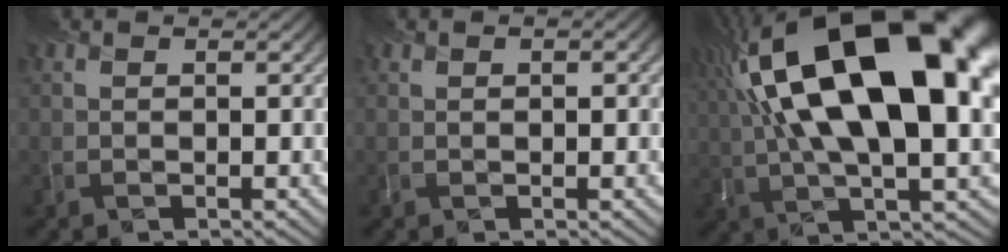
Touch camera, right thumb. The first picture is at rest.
{"total": 0.6, "force": [0.1, 0.1, 0.6], "torque": [-0.006, -0.002, 0.005]}
{"total": 21.6, "force": [5.4, 9.3, 18.8], "torque": [-0.340, 0.030, 0.091]}